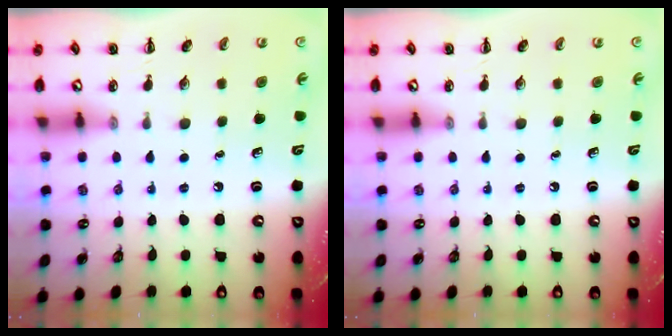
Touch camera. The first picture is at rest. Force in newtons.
{"total": 0.0}